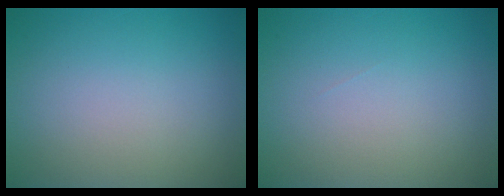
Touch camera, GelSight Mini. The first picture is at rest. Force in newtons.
{"total": 0.0}